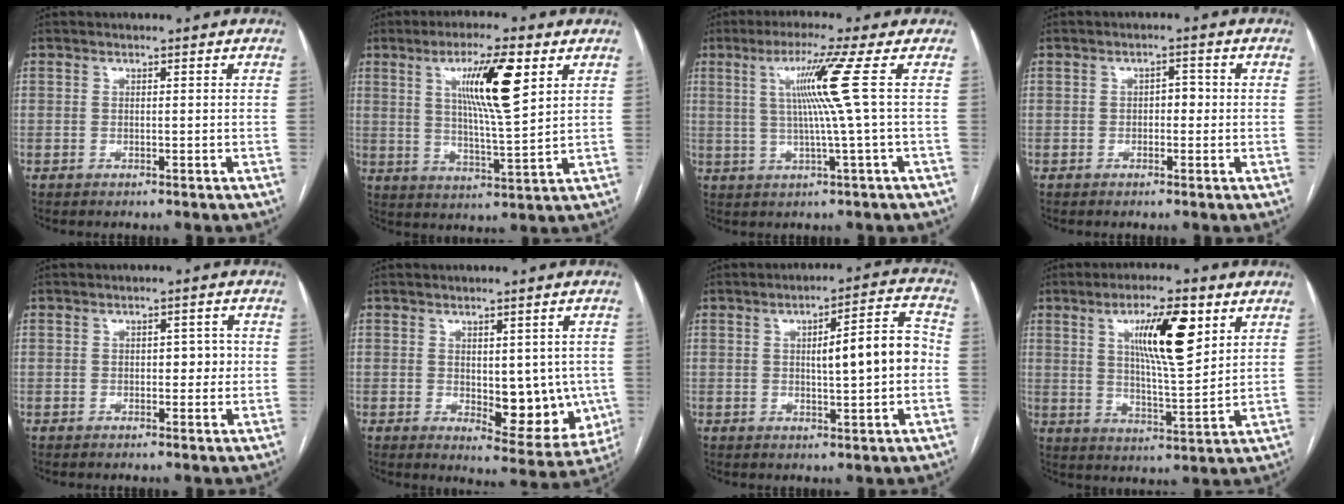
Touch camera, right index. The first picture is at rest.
{"total": 11.3, "force": [4.5, 0.8, 10.4], "torque": [-0.180, 0.000, 0.074]}
{"total": 8.1, "force": [1.7, -2.7, 7.4], "torque": [-0.135, 0.003, 0.039]}
{"total": 2.1, "force": [-0.2, 1.3, 1.7], "torque": [-0.020, 0.011, -0.006]}
{"total": 2.8, "force": [0.0, 1.6, 2.3], "torque": [-0.024, 0.008, -0.002]}
{"total": 10.5, "force": [-0.9, 5.0, 9.2], "torque": [-0.099, -0.008, 0.004]}
{"total": 9.4, "force": [0.1, 1.5, 9.3], "torque": [-0.129, 0.023, 0.003]}
{"total": 11.8, "force": [4.9, 2.0, 10.5], "torque": [-0.180, 0.001, 0.082]}